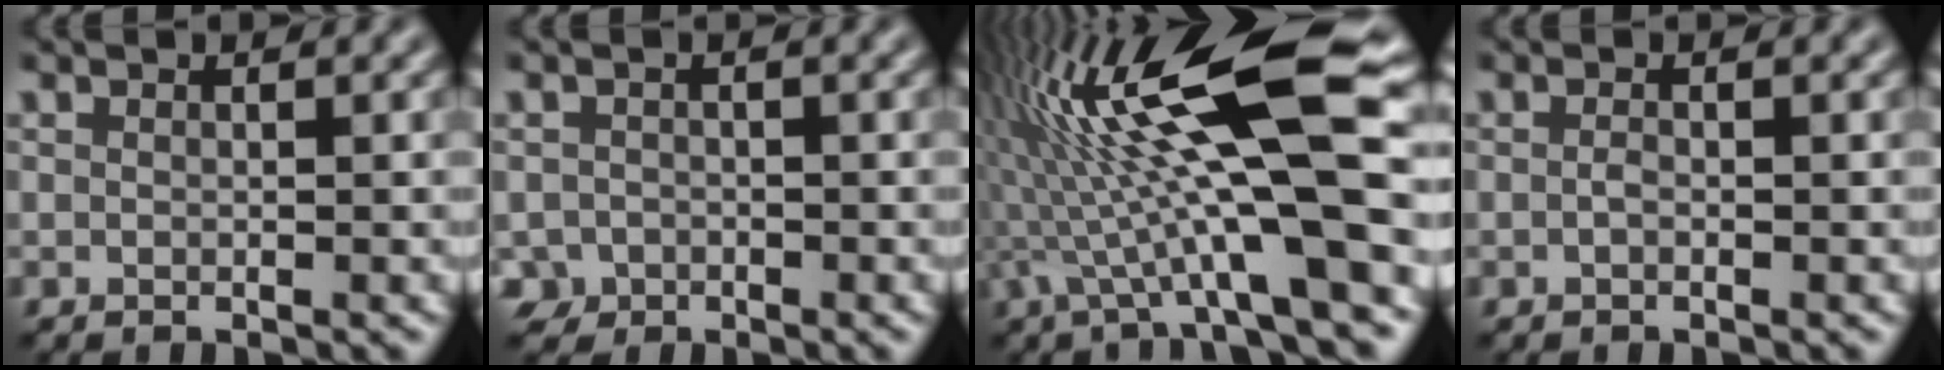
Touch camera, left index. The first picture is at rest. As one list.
[{"total": 2.2, "force": [-1.4, 1.7, 0.2], "torque": [0.002, 0.000, -0.028]}, {"total": 13.9, "force": [-0.2, 2.0, 13.8], "torque": [-0.240, 0.035, 0.002]}, {"total": 0.6, "force": [-0.3, 0.2, 0.5], "torque": [-0.012, 0.000, -0.006]}]